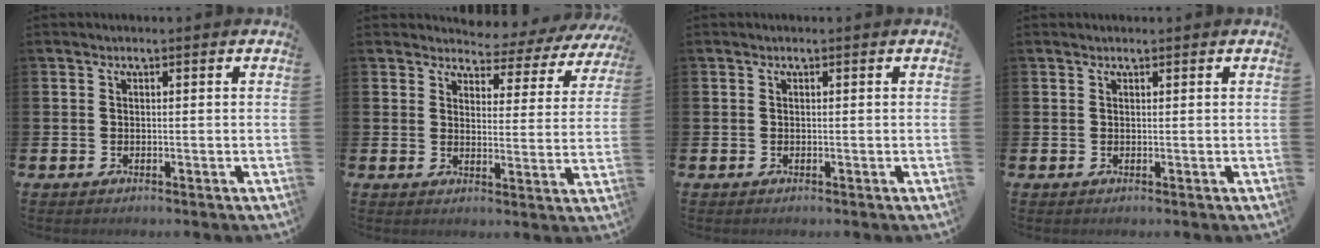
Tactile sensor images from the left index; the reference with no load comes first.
{"total": 3.5, "force": [3.2, 1.4, 0.2], "torque": [-0.009, -0.037, 0.046]}
{"total": 0.0}
{"total": 0.5, "force": [0.5, 0.2, 0.0], "torque": [0.014, -0.005, 0.006]}